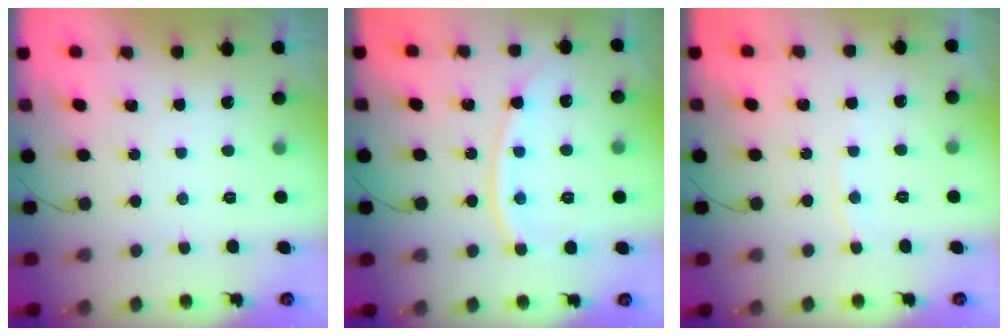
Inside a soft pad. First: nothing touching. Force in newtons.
{"total": 11.6, "press": 11.5, "slide": 1.3}
{"total": 2.8, "press": 2.7, "slide": 0.4}